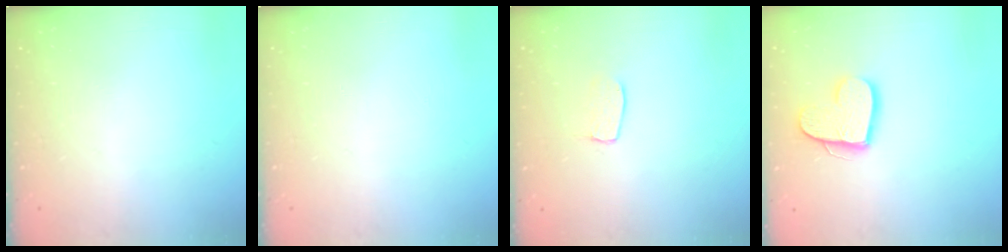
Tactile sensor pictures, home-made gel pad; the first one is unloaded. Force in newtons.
{"total": 0.0}
{"total": 4.8, "press": 4.8, "slide": 0.3}
{"total": 12.9, "press": 12.9, "slide": 1.0}